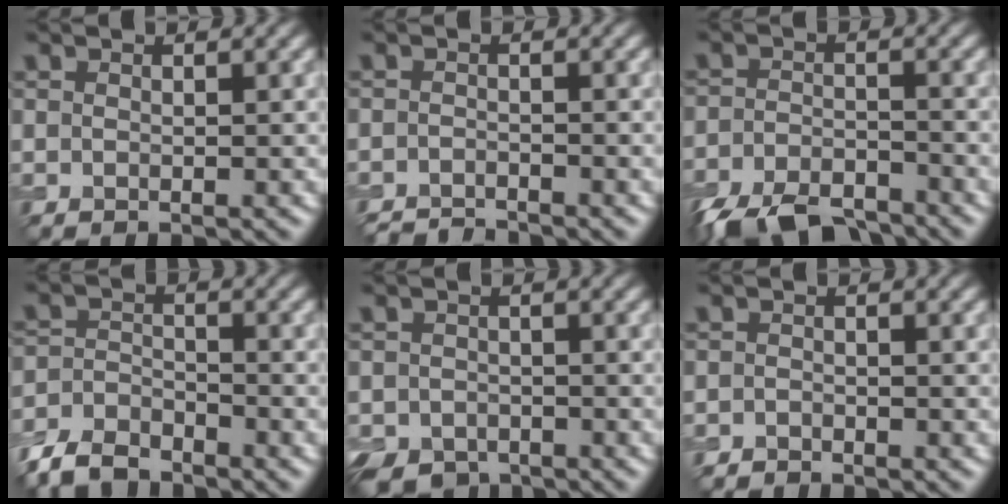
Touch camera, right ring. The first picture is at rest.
{"total": 2.5, "force": [-2.4, 0.2, 0.4], "torque": [-0.003, -0.006, -0.048]}
{"total": 7.3, "force": [-5.9, 2.8, 3.3], "torque": [-0.061, -0.015, -0.111]}
{"total": 5.0, "force": [-4.2, 1.9, 1.7], "torque": [-0.034, -0.006, -0.090]}
{"total": 4.4, "force": [-3.3, 2.7, 1.2], "torque": [-0.010, -0.010, -0.056]}
{"total": 1.2, "force": [-1.1, 0.4, 0.1], "torque": [0.002, -0.001, -0.023]}